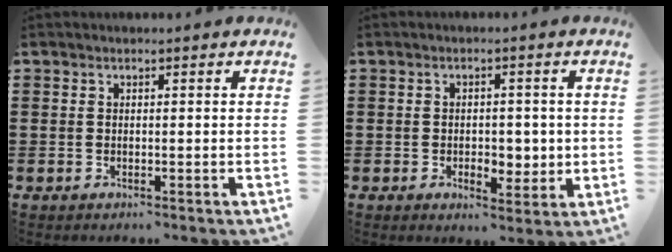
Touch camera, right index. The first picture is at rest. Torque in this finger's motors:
{"motor_torque": [0.22, 0.22, 0.23, 0.03]}